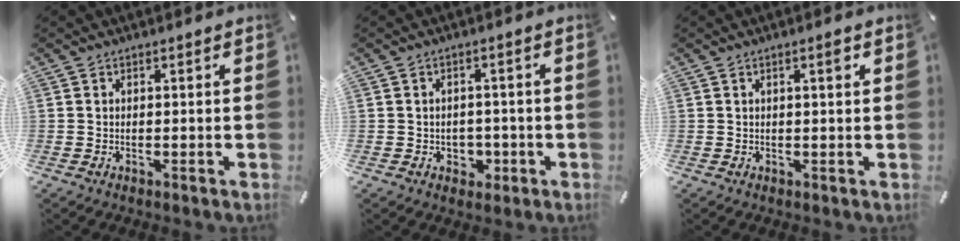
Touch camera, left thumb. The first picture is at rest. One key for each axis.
{"total": 3.5, "fx": -0.6, "fy": 3.2, "fz": 1.0, "tx": -0.006, "ty": -0.002, "tz": -0.015}
{"total": 2.0, "fx": 0.9, "fy": 0.4, "fz": 1.8, "tx": -0.028, "ty": 0.001, "tz": 0.011}